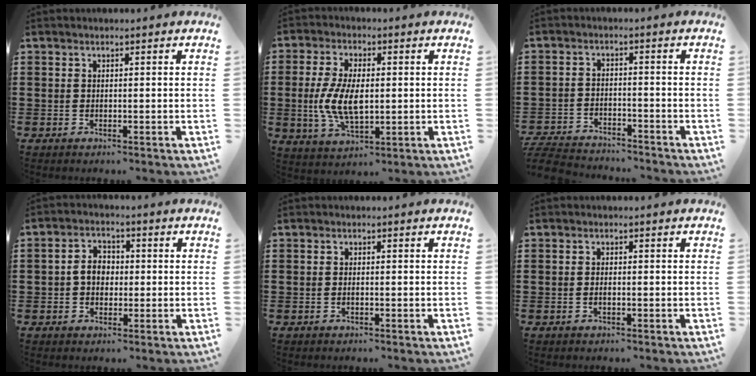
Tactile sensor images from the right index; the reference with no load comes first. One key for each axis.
{"total": 7.9, "fx": -0.3, "fy": 3.9, "fz": 6.8, "tx": -0.153, "ty": 0.000, "tz": -0.011}
{"total": 5.0, "fx": -5.0, "fy": 0.5, "fz": 0.5, "tx": -0.021, "ty": -0.001, "tz": -0.104}
{"total": 3.7, "fx": -0.1, "fy": 2.7, "fz": 2.5, "tx": -0.055, "ty": 0.010, "tz": -0.004}
{"total": 0.6, "fx": -0.2, "fy": -0.1, "fz": 0.5, "tx": -0.012, "ty": -0.007, "tz": -0.002}
{"total": 0.8, "fx": -0.3, "fy": 0.1, "fz": 0.8, "tx": -0.017, "ty": -0.007, "tz": -0.003}